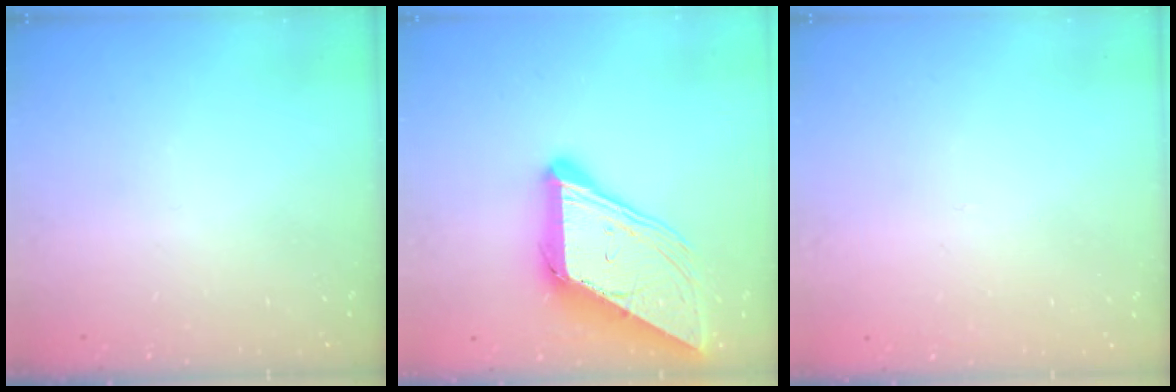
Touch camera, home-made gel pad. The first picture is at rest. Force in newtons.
{"total": 18.6, "press": 18.5, "slide": 2.0}
{"total": 2.6, "press": 2.6, "slide": 0.2}